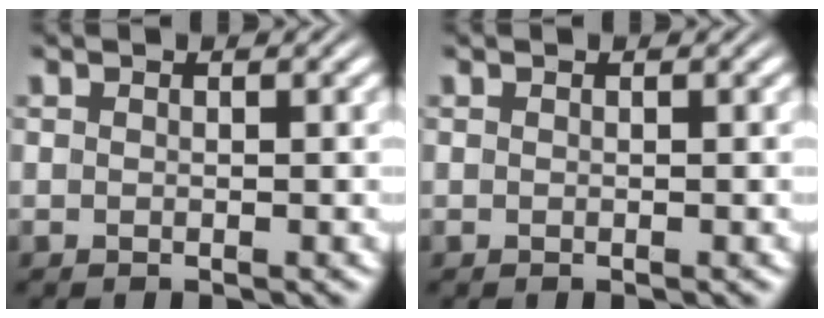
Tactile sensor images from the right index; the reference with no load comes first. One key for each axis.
{"total": 0.0}